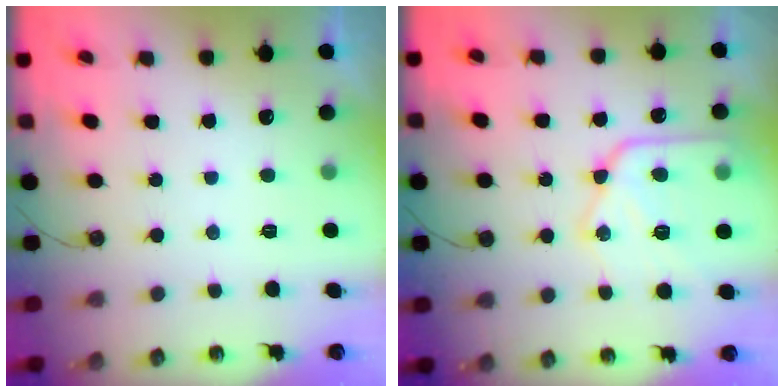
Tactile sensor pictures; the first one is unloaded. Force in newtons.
{"total": 16.8, "press": 16.8, "slide": 1.5}